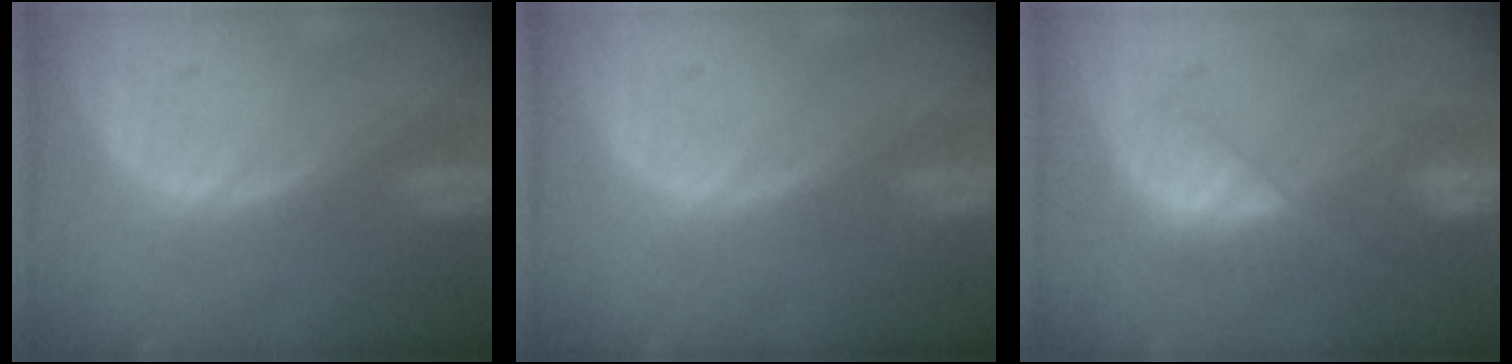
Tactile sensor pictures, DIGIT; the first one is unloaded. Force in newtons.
{"total": 0.0}
{"total": 7.5, "press": 6.8, "slide": 3.2}